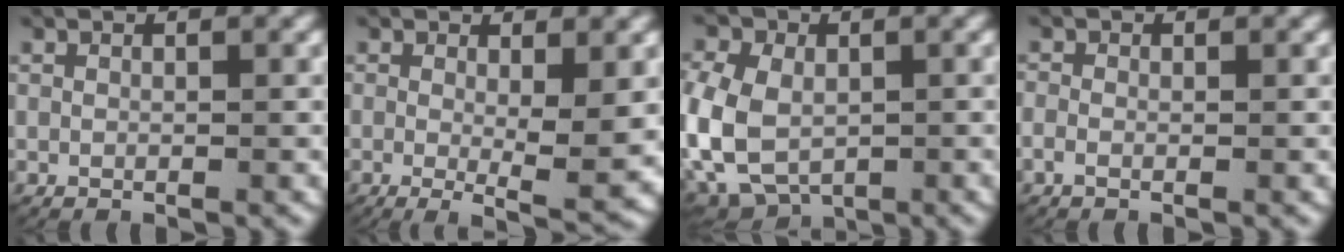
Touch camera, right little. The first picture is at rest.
{"total": 5.0, "force": [-1.7, 1.0, 4.6], "torque": [-0.068, -0.033, -0.018]}
{"total": 10.9, "force": [-2.9, 9.3, 4.9], "torque": [-0.149, -0.050, -0.033]}
{"total": 1.4, "force": [-0.8, 0.8, 0.8], "torque": [-0.027, -0.006, -0.014]}